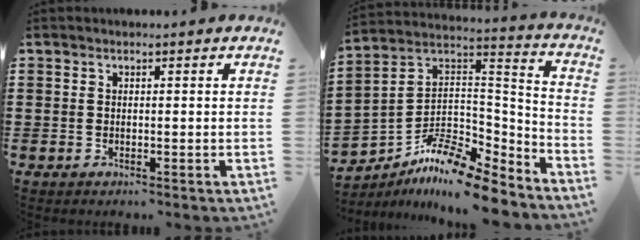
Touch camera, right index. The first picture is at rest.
{"total": 10.8, "force": [-9.3, 2.8, 4.7], "torque": [-0.096, 0.013, -0.184]}